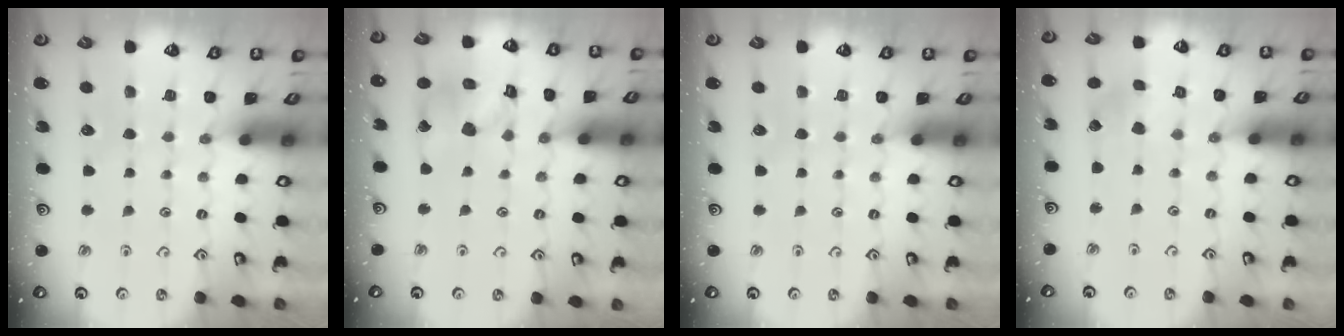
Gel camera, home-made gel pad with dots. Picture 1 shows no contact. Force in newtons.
{"total": 13.3, "press": 13.2, "slide": 1.7}
{"total": 0.0}
{"total": 1.6, "press": 1.6, "slide": 0.2}